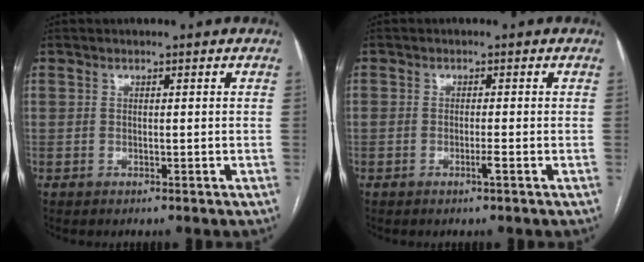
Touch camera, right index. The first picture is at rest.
{"total": 1.1, "force": [-0.6, -0.1, 1.0], "torque": [-0.018, -0.001, -0.010]}